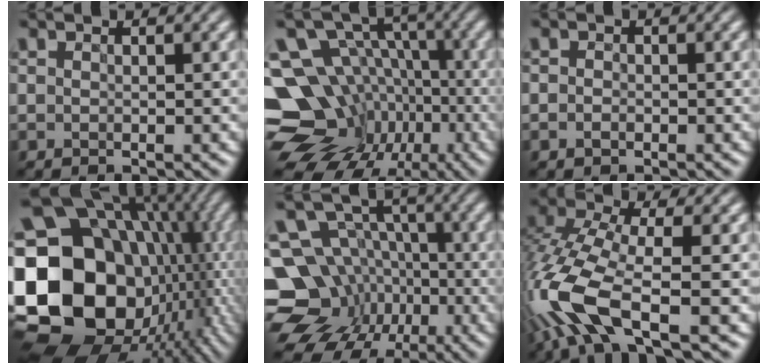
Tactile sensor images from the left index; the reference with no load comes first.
{"total": 16.3, "force": [-4.8, 13.6, 7.5], "torque": [-0.161, -0.002, -0.063]}
{"total": 1.2, "force": [0.0, 1.1, 0.5], "torque": [0.009, 0.009, -0.017]}
{"total": 21.7, "force": [-0.6, 17.2, 13.2], "torque": [-0.275, 0.002, 0.000]}
{"total": 14.3, "force": [-4.8, 12.1, 5.9], "torque": [-0.128, -0.010, -0.085]}
{"total": 9.8, "force": [-4.4, 3.2, 8.1], "torque": [-0.195, 0.005, -0.097]}